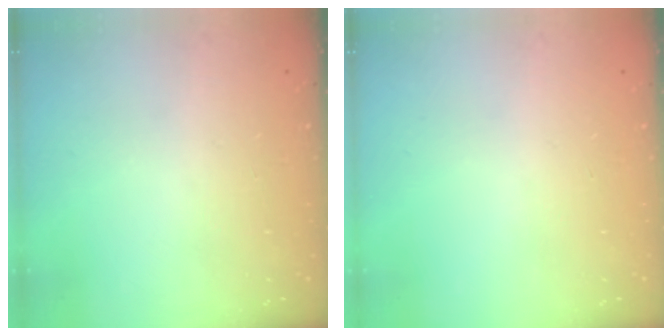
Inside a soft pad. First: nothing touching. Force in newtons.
{"total": 0.0}